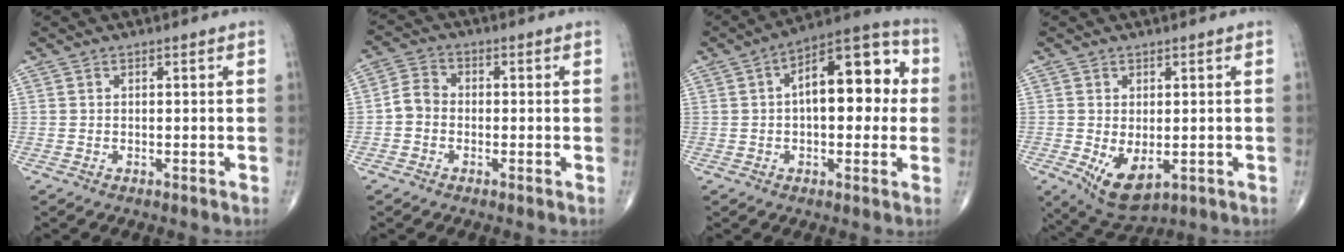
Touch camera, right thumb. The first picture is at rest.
{"total": 4.1, "force": [-1.0, 3.4, 2.1], "torque": [-0.030, 0.014, -0.029]}
{"total": 16.0, "force": [2.0, 7.7, 13.9], "torque": [-0.173, 0.035, 0.022]}
{"total": 7.2, "force": [-1.4, 3.9, 5.9], "torque": [-0.095, -0.015, -0.007]}